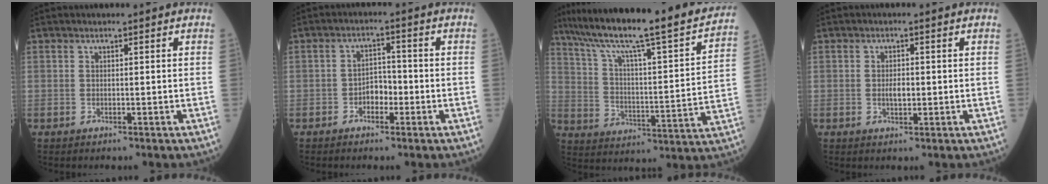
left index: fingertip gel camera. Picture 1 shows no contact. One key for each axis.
{"total": 3.2, "fx": -1.4, "fy": 1.9, "fz": 2.2, "tx": -0.034, "ty": 0.009, "tz": -0.030}
{"total": 28.3, "fx": 23.8, "fy": 1.7, "fz": 15.3, "tx": -0.253, "ty": -0.024, "tz": 0.331}
{"total": 2.1, "fx": -0.1, "fy": 0.9, "fz": 1.9, "tx": -0.036, "ty": 0.001, "tz": -0.001}